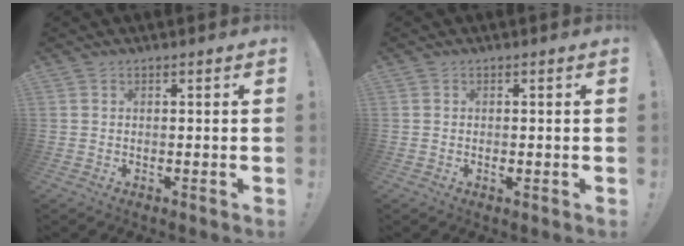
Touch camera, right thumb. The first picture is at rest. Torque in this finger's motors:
{"motor_torque": [-0.15, 0.03, 0.34, -0.29, 0.00]}